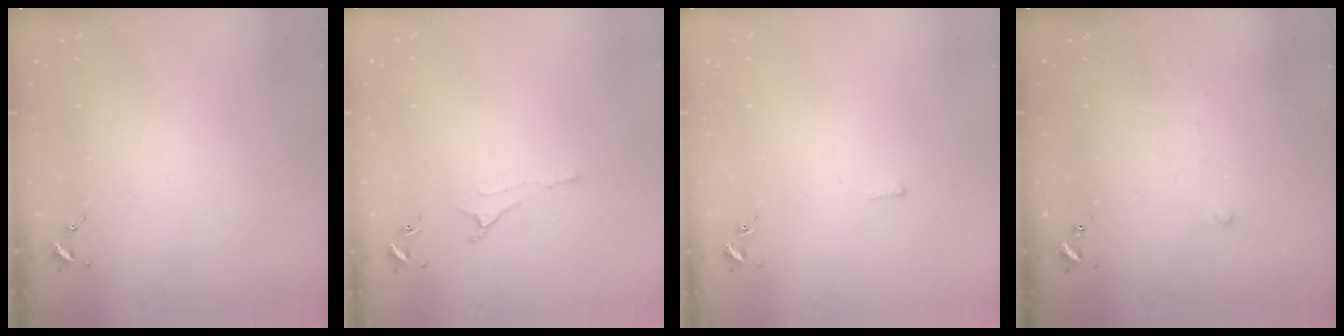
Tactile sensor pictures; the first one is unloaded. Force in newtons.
{"total": 3.0, "press": 2.9, "slide": 0.6}
{"total": 2.7, "press": 2.7, "slide": 0.5}
{"total": 2.6, "press": 2.6, "slide": 0.6}